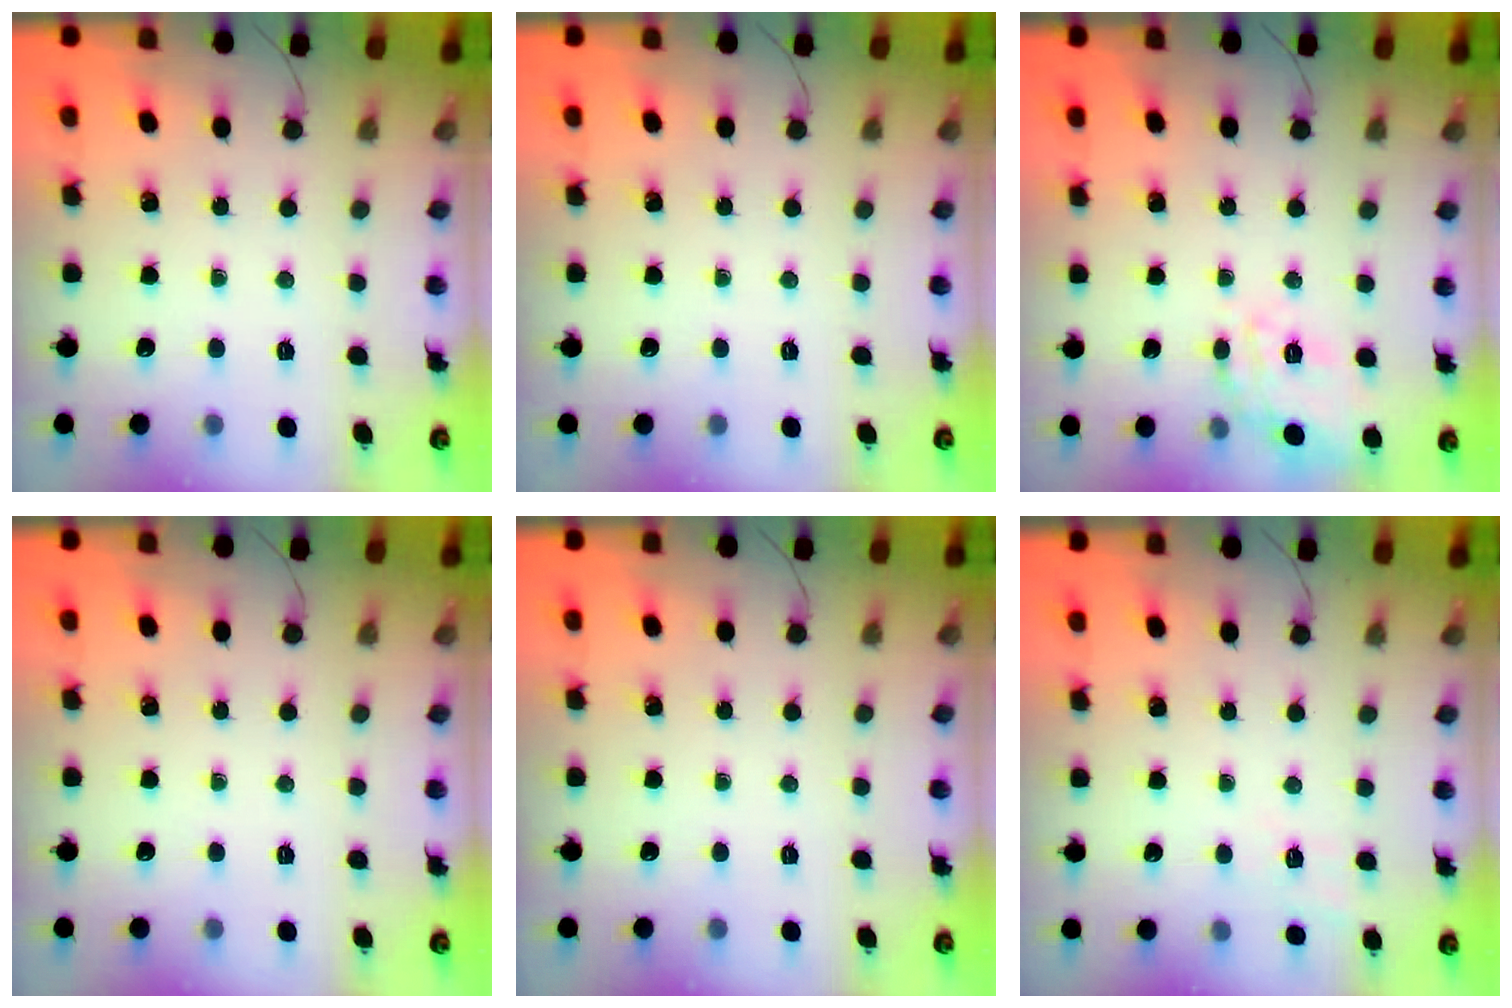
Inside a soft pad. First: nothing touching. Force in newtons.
{"total": 0.0}
{"total": 14.4, "press": 14.4, "slide": 0.6}
{"total": 0.0}
{"total": 0.0}
{"total": 8.1, "press": 7.9, "slide": 1.8}